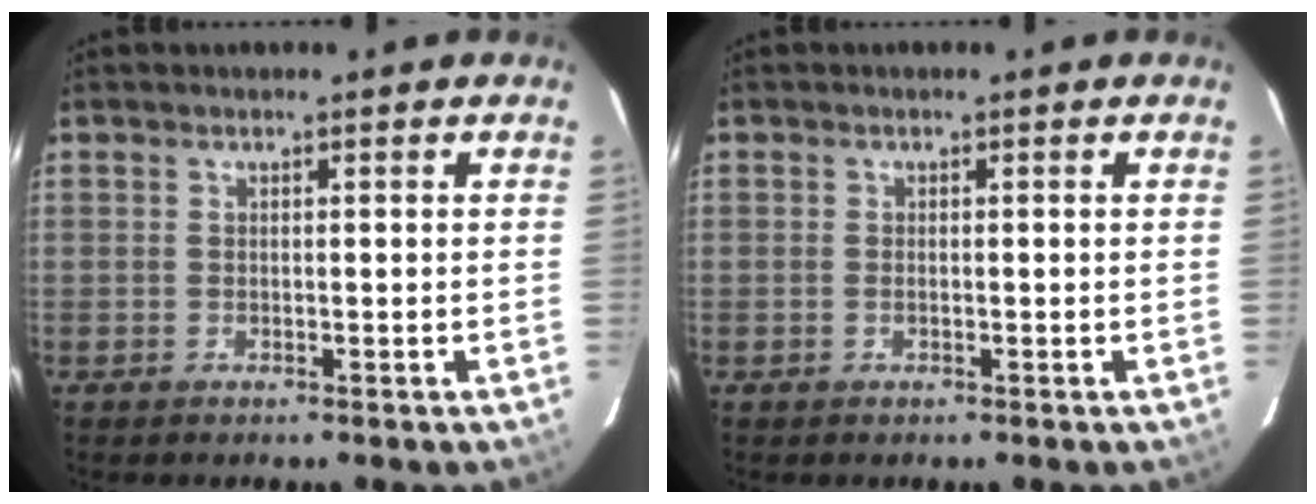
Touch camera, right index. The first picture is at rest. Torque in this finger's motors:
{"motor_torque": [-0.08, 0.00, -0.04, 0.00]}